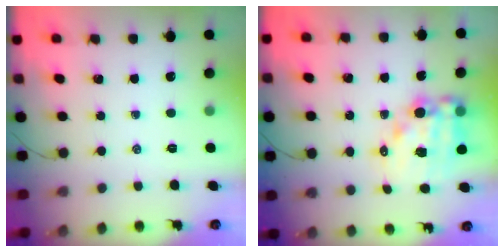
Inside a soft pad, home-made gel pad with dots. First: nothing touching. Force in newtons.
{"total": 13.8, "press": 13.4, "slide": 3.3}